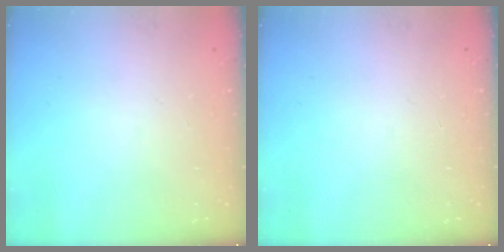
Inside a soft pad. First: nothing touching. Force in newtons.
{"total": 0.0}